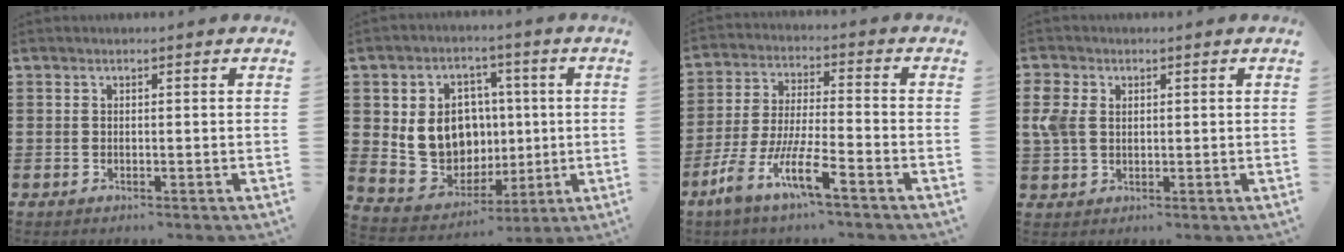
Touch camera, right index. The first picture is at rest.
{"total": 10.5, "force": [1.1, 9.2, 4.9], "torque": [-0.117, 0.008, 0.026]}
{"total": 9.3, "force": [-5.9, 1.3, 7.0], "torque": [-0.169, -0.010, -0.120]}
{"total": 3.9, "force": [1.1, 2.8, 2.5], "torque": [-0.071, 0.005, 0.014]}